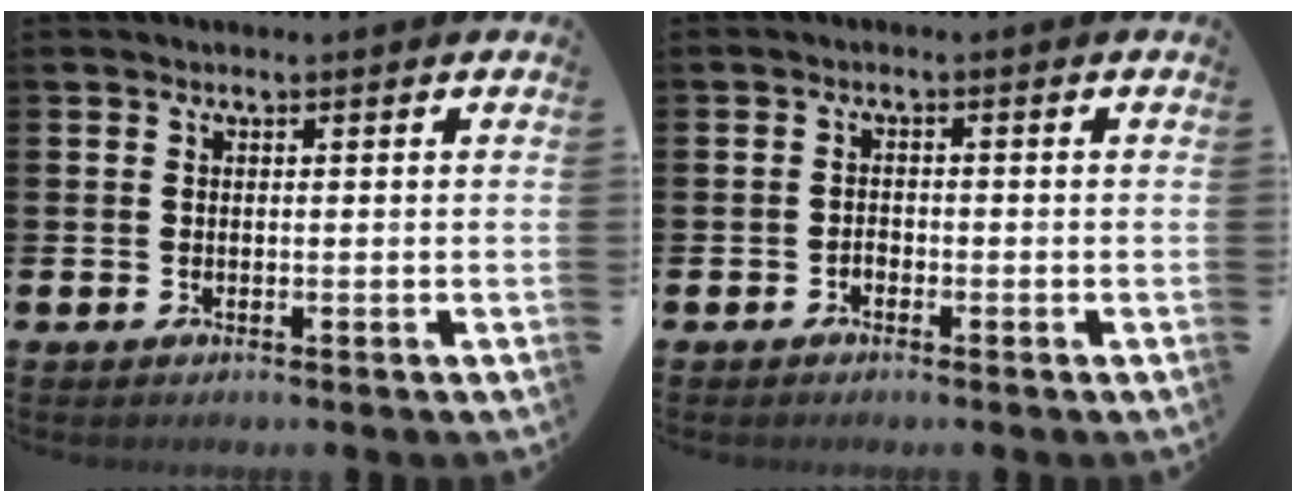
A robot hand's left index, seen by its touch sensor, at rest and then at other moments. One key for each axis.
{"total": 1.1, "fx": -0.8, "fy": 0.7, "fz": 0.3, "tx": -0.003, "ty": -0.002, "tz": -0.018}